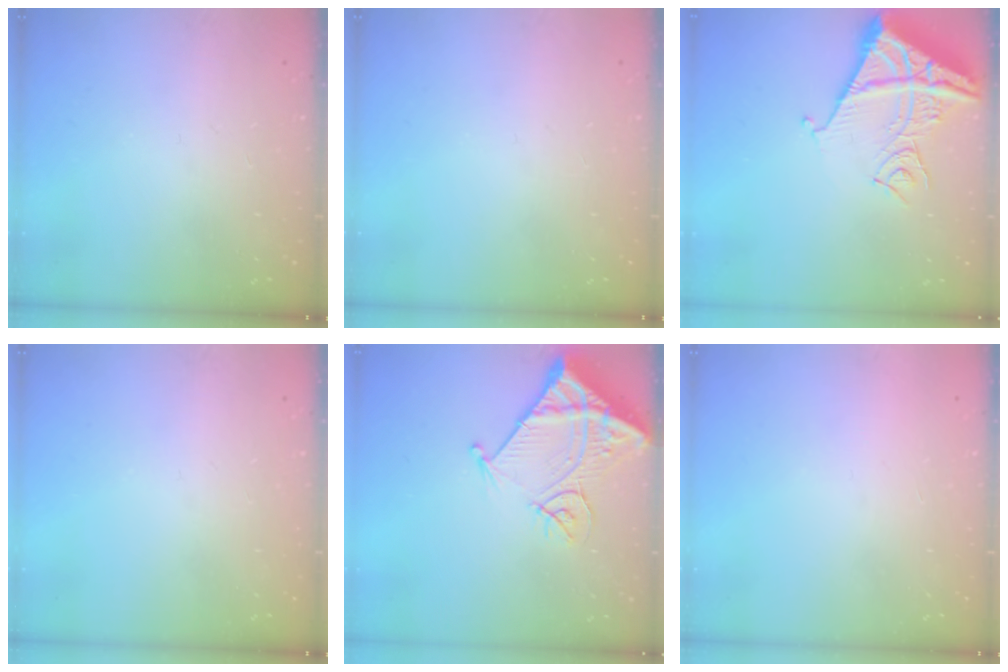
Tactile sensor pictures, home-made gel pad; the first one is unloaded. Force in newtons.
{"total": 0.0}
{"total": 12.2, "press": 12.1, "slide": 1.5}
{"total": 0.0}
{"total": 16.0, "press": 15.9, "slide": 1.8}
{"total": 1.5, "press": 1.5, "slide": 0.1}